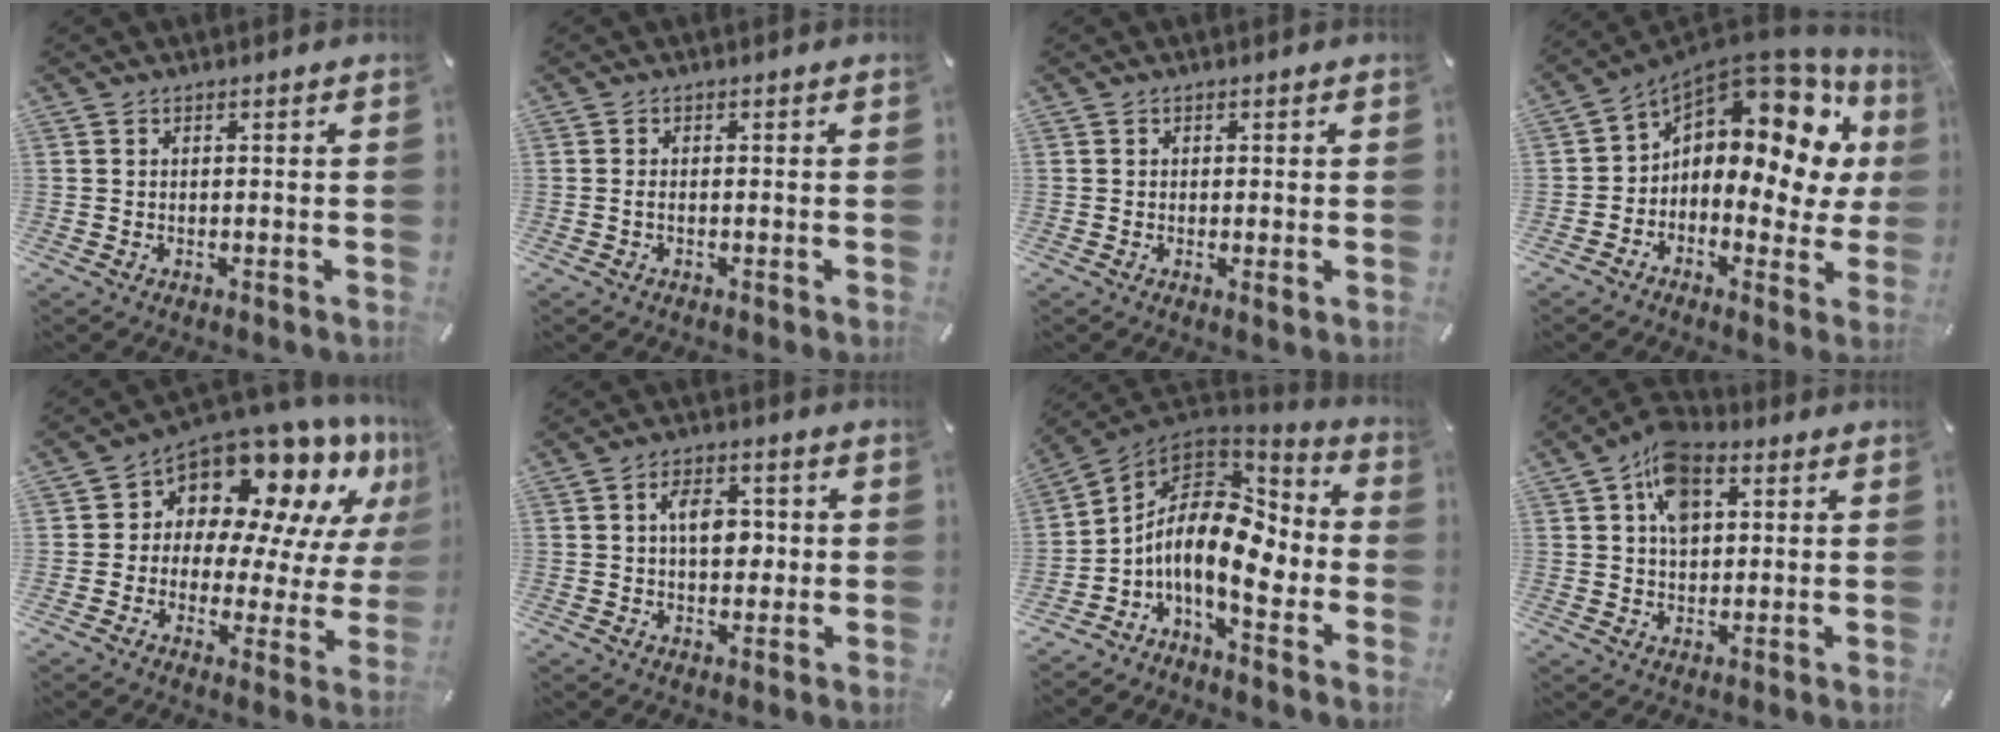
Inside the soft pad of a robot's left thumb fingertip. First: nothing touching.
{"total": 1.0, "force": [-0.4, 0.5, 0.8], "torque": [-0.016, -0.001, -0.008]}
{"total": 0.6, "force": [0.1, 0.3, 0.5], "torque": [-0.009, 0.001, 0.002]}
{"total": 12.7, "force": [5.4, 6.5, 9.5], "torque": [-0.147, -0.060, 0.073]}
{"total": 14.4, "force": [10.5, 7.9, 5.9], "torque": [-0.089, -0.102, 0.178]}
{"total": 7.1, "force": [0.8, 4.6, 5.4], "torque": [-0.081, 0.005, 0.010]}
{"total": 14.1, "force": [-3.2, 7.2, 11.8], "torque": [-0.231, -0.012, -0.064]}
{"total": 9.9, "force": [3.4, 6.9, 6.2], "torque": [-0.098, 0.002, 0.064]}